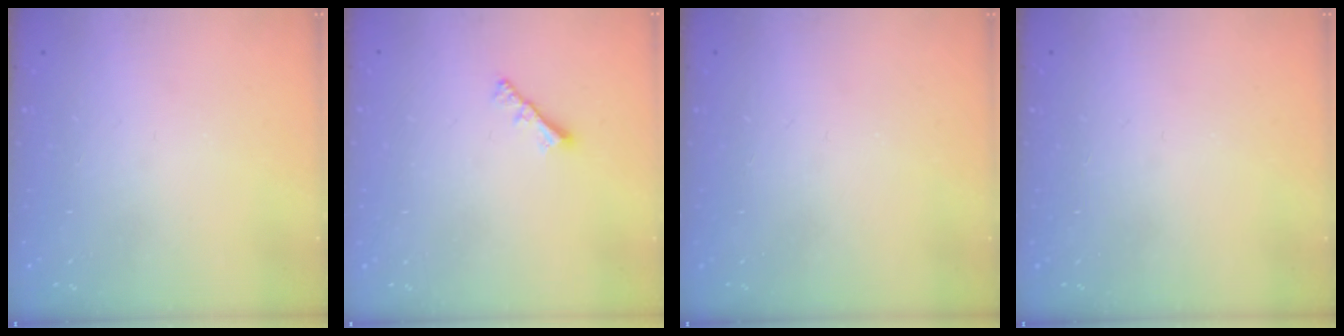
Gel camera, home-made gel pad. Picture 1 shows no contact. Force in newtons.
{"total": 2.2, "press": 2.1, "slide": 0.6}
{"total": 0.0}
{"total": 0.0}